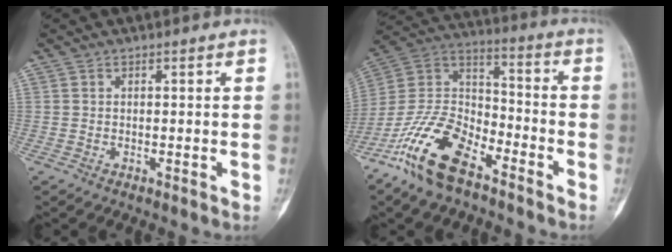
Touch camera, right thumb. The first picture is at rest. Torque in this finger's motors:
{"motor_torque": [0.21, 0.35, 1.47, -1.30, 0.14]}